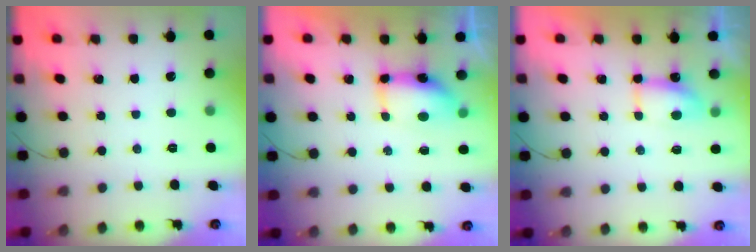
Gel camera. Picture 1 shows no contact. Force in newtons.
{"total": 7.2, "press": 7.2, "slide": 0.7}
{"total": 5.5, "press": 5.5, "slide": 0.5}